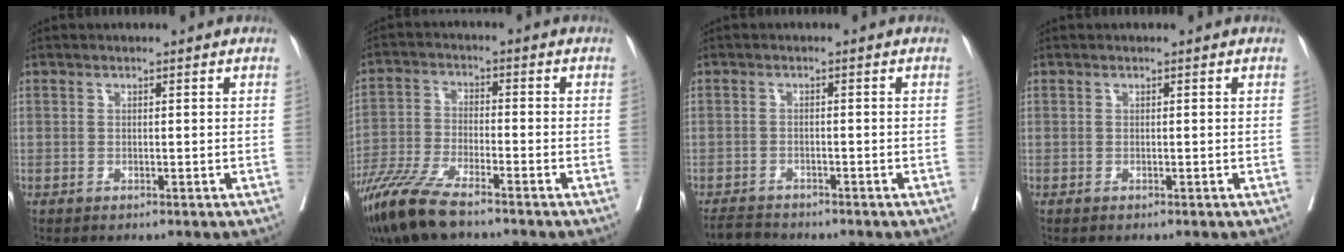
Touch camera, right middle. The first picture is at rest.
{"total": 10.6, "force": [-8.0, 1.7, 6.7], "torque": [-0.137, -0.030, -0.153]}
{"total": 3.3, "force": [-3.2, 0.7, 0.2], "torque": [-0.007, -0.011, -0.057]}
{"total": 0.0}